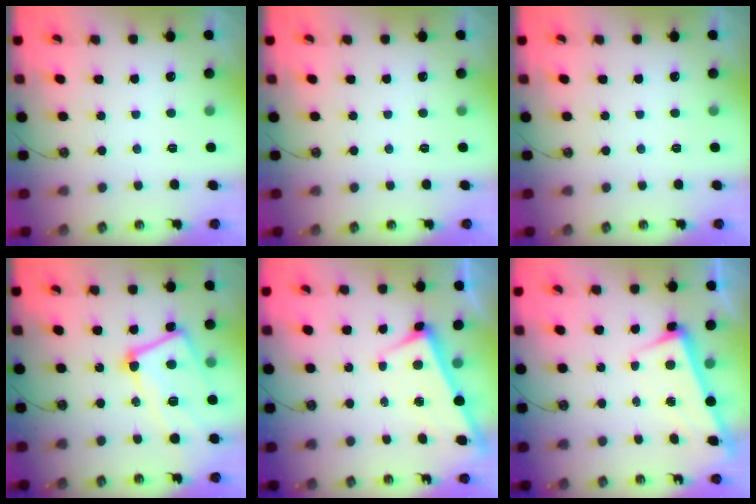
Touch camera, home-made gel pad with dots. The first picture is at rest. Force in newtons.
{"total": 0.0}
{"total": 0.0}
{"total": 13.2, "press": 13.1, "slide": 1.5}
{"total": 2.6, "press": 2.6, "slide": 0.4}
{"total": 2.5, "press": 2.2, "slide": 1.0}